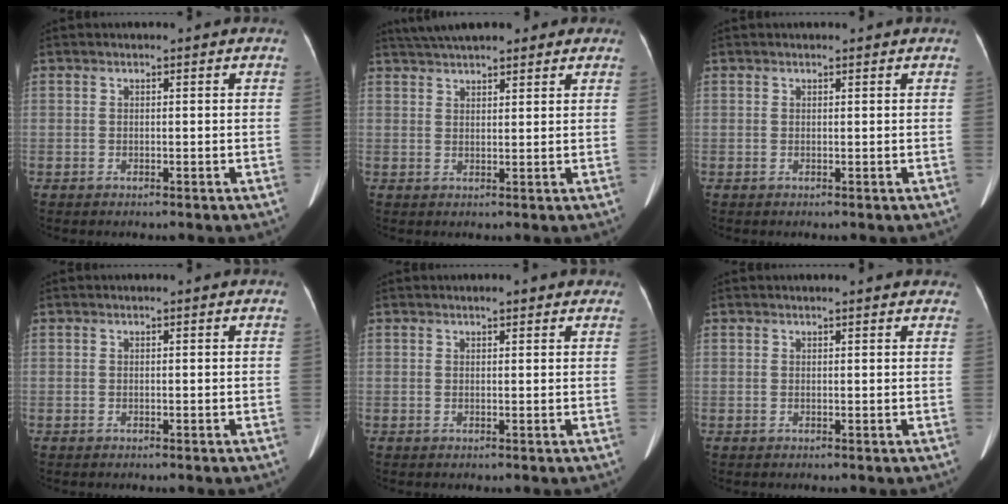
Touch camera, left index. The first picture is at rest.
{"total": 10.8, "force": [8.7, 3.3, 5.5], "torque": [-0.080, 0.045, 0.128]}
{"total": 2.5, "force": [2.4, 0.3, 0.8], "torque": [-0.009, 0.019, 0.025]}
{"total": 0.0}
{"total": 2.2, "force": [1.6, 0.7, 1.2], "torque": [-0.013, 0.011, 0.018]}
{"total": 5.9, "force": [5.2, 1.4, 2.4], "torque": [-0.022, 0.016, 0.050]}